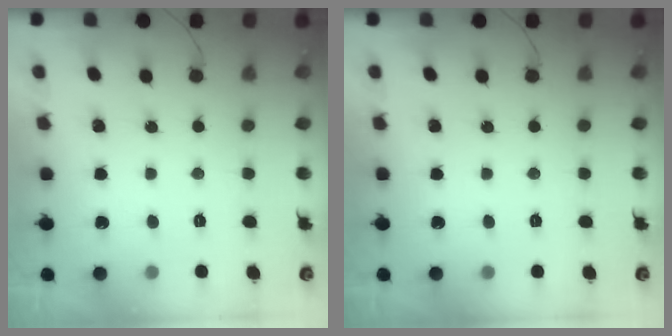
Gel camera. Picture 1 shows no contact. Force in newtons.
{"total": 0.0}